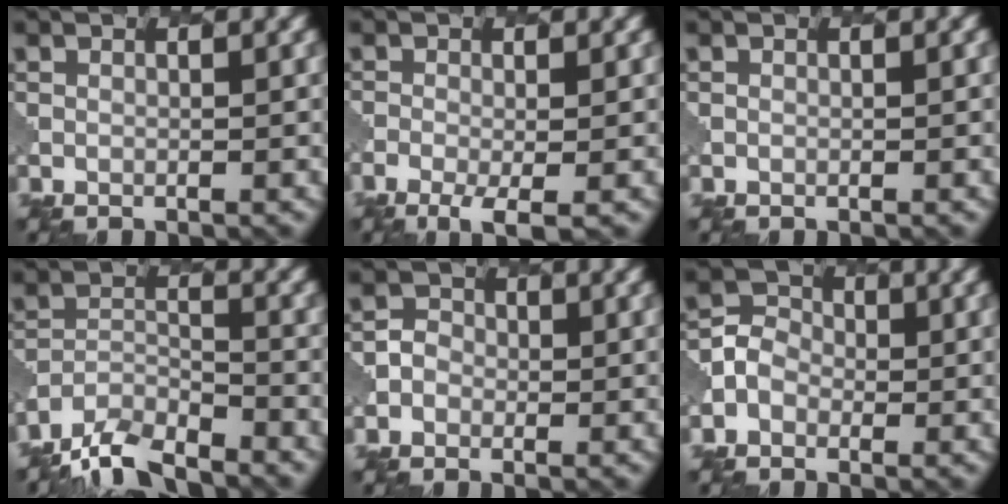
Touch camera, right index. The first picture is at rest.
{"total": 3.1, "force": [-1.7, 0.9, 2.4], "torque": [-0.049, -0.007, -0.032]}
{"total": 0.0}
{"total": 6.6, "force": [-6.1, 1.7, 2.0], "torque": [-0.043, -0.014, -0.112]}
{"total": 1.8, "force": [-0.5, 1.7, 0.2], "torque": [0.012, 0.008, -0.014]}
{"total": 2.5, "force": [-0.7, 2.2, 0.9], "torque": [-0.015, 0.004, -0.018]}